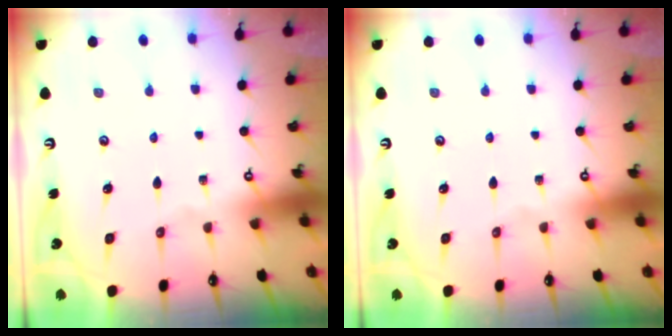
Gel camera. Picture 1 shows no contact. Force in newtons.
{"total": 0.0}